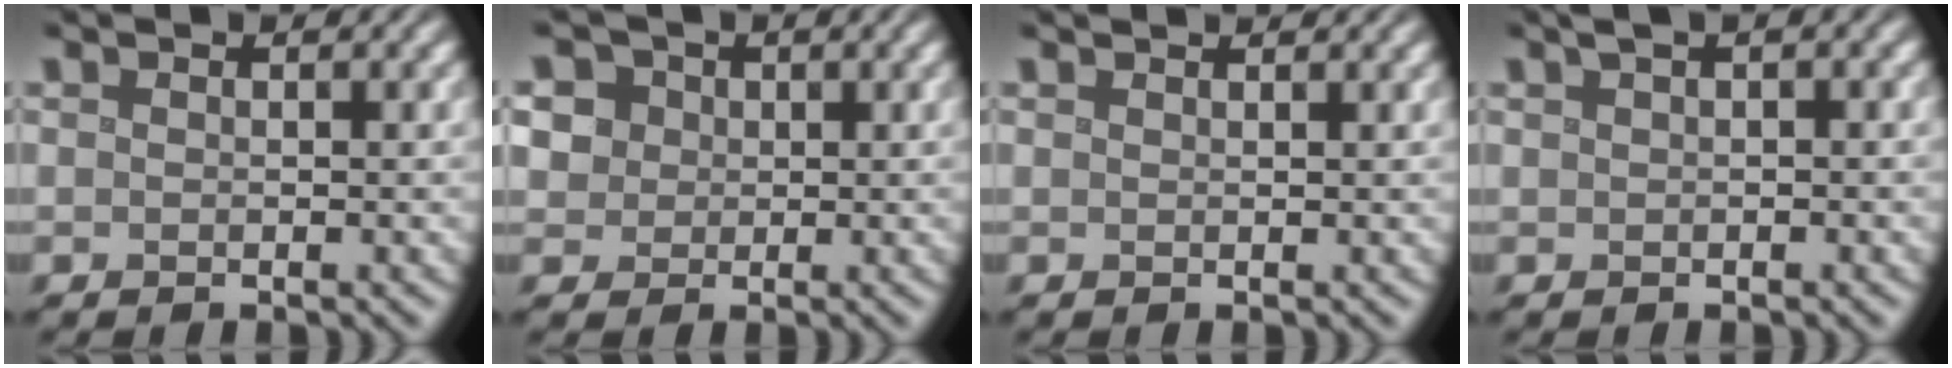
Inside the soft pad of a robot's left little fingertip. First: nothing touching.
{"total": 5.4, "force": [2.3, 4.3, 2.3], "torque": [-0.051, 0.022, 0.025]}
{"total": 1.3, "force": [1.2, 0.1, 0.3], "torque": [-0.010, -0.001, 0.013]}
{"total": 2.0, "force": [1.1, 0.6, 1.6], "torque": [-0.026, 0.008, 0.020]}